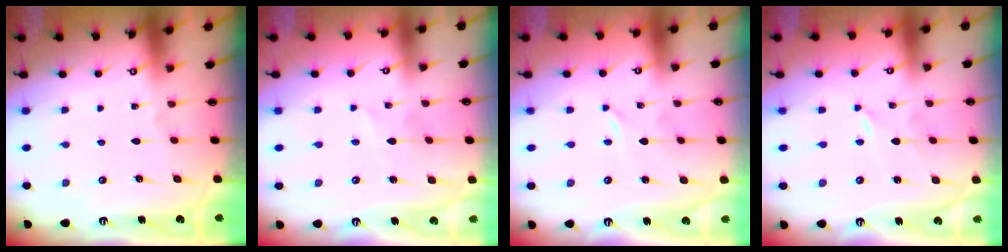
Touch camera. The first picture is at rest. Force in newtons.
{"total": 2.7, "press": 2.7, "slide": 0.3}
{"total": 0.0}
{"total": 0.0}